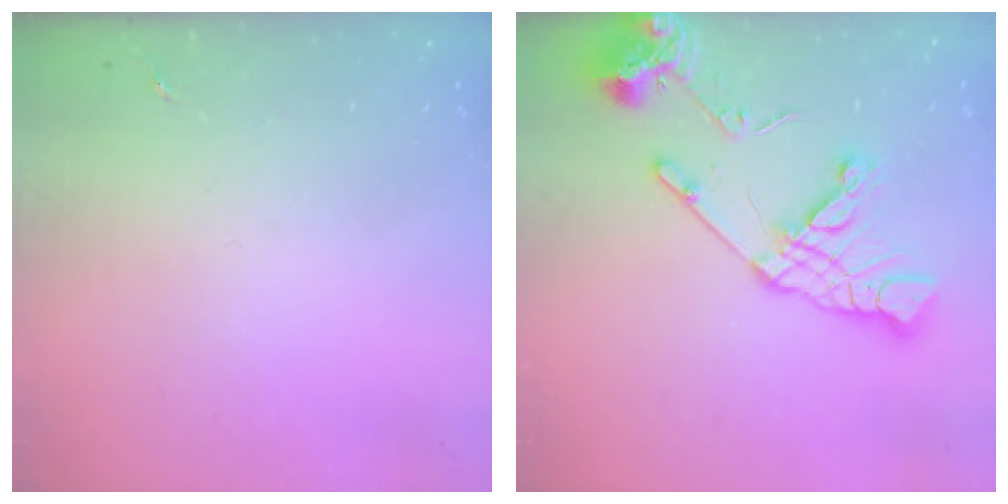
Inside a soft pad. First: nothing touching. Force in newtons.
{"total": 16.3, "press": 16.2, "slide": 2.1}